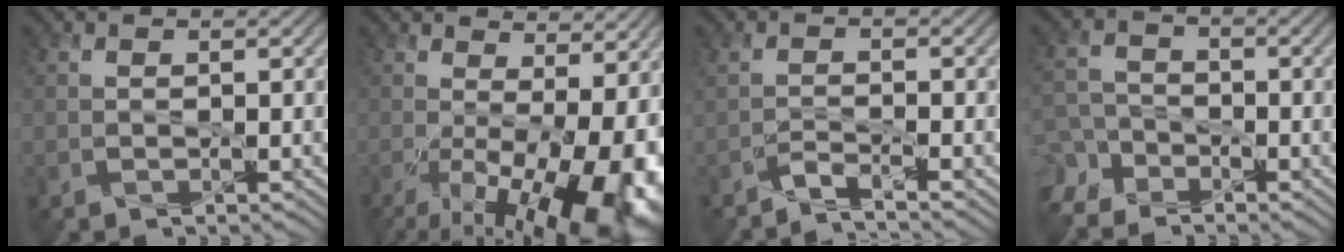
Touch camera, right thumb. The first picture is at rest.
{"total": 17.0, "force": [-3.8, 7.4, 14.9], "torque": [-0.206, -0.041, -0.022]}
{"total": 1.8, "force": [-1.7, 0.0, 0.8], "torque": [-0.012, 0.004, -0.043]}
{"total": 5.5, "force": [-4.2, 3.1, 1.7], "torque": [-0.045, -0.010, -0.093]}